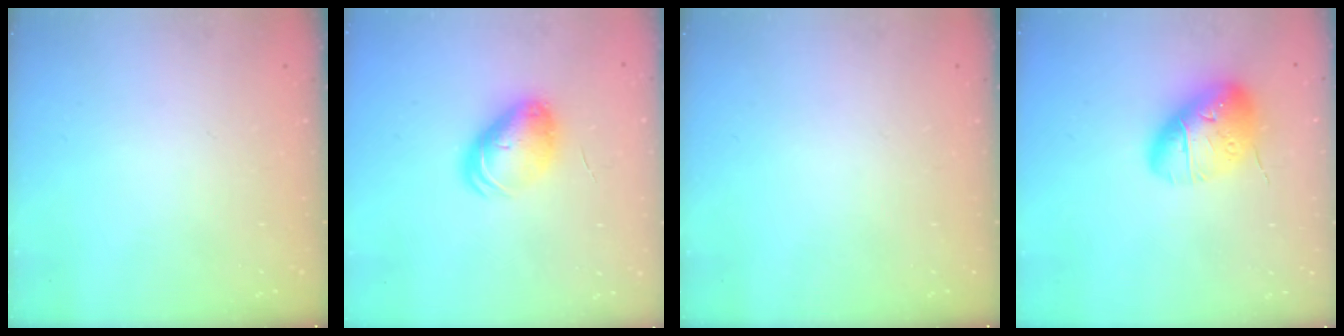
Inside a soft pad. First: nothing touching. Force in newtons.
{"total": 8.3, "press": 8.2, "slide": 0.7}
{"total": 0.0}
{"total": 16.2, "press": 16.0, "slide": 3.0}